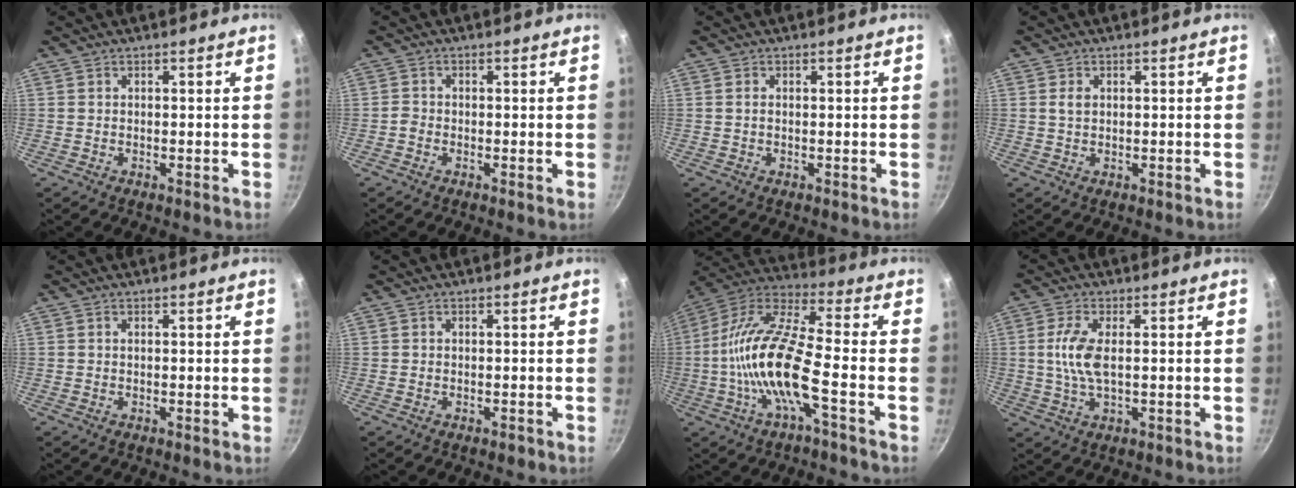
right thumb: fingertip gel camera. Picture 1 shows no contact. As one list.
[{"total": 1.2, "force": [-0.7, 0.8, 0.7], "torque": [-0.016, 0.005, -0.019]}, {"total": 0.9, "force": [0.1, 0.6, 0.6], "torque": [-0.012, 0.003, 0.001]}, {"total": 1.8, "force": [0.5, 1.2, 1.2], "torque": [-0.020, 0.000, 0.008]}, {"total": 0.5, "force": [0.1, 0.2, 0.5], "torque": [-0.010, 0.000, 0.001]}, {"total": 1.0, "force": [-0.6, 0.6, 0.6], "torque": [-0.010, 0.003, -0.008]}, {"total": 17.0, "force": [-4.0, 4.5, 15.9], "torque": [-0.306, 0.043, -0.094]}, {"total": 6.9, "force": [0.6, 2.9, 6.2], "torque": [-0.138, 0.003, 0.010]}]